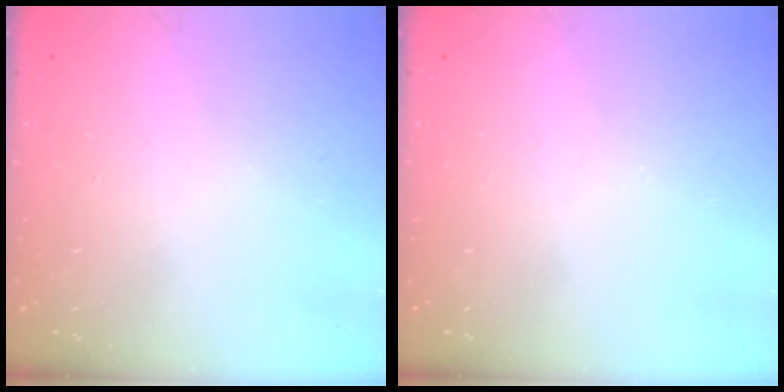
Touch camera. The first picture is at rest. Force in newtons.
{"total": 0.0}